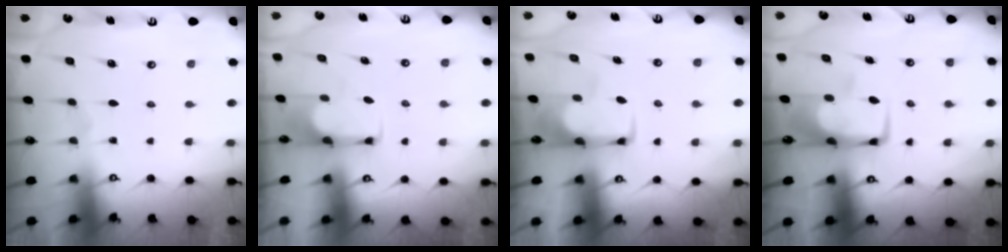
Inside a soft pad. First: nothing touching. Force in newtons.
{"total": 2.7, "press": 2.6, "slide": 0.9}
{"total": 1.7, "press": 1.7, "slide": 0.4}
{"total": 6.5, "press": 6.4, "slide": 0.9}